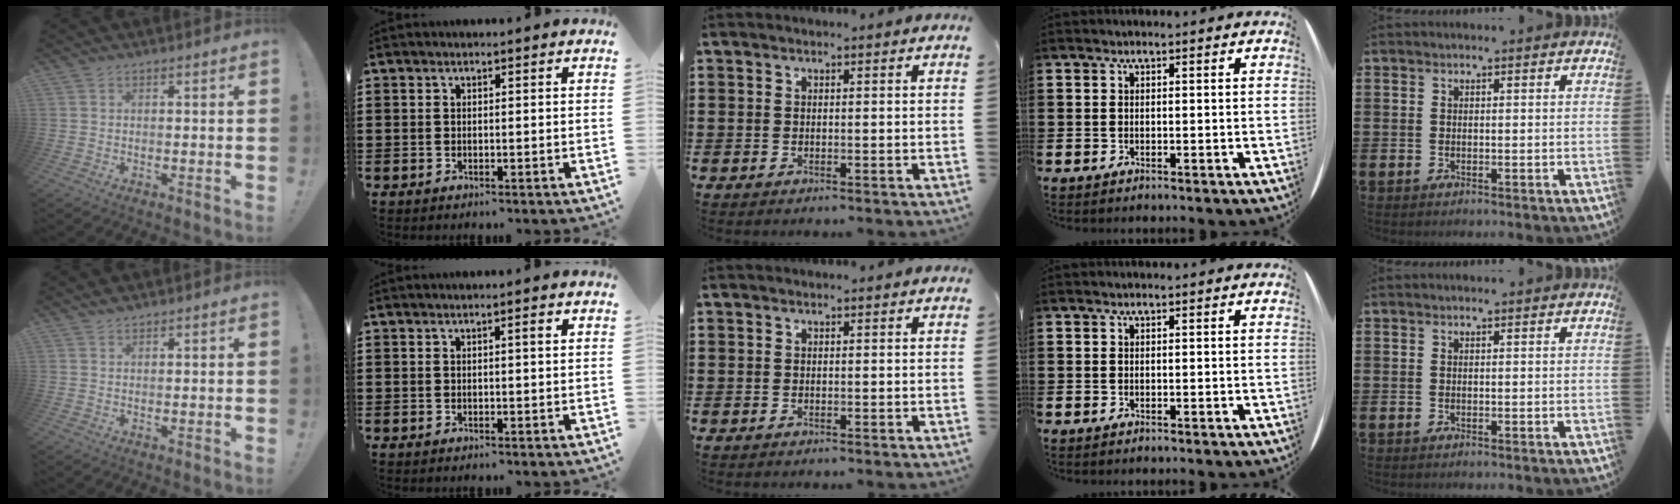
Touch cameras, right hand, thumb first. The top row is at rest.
{"thumb": {"total": 1.0, "force": [1.0, 0.1, 0.1], "torque": [0.001, 0.000, 0.018]}, "index": {"total": 1.2, "force": [0.4, 0.1, 1.1], "torque": [-0.020, 0.002, 0.007]}}